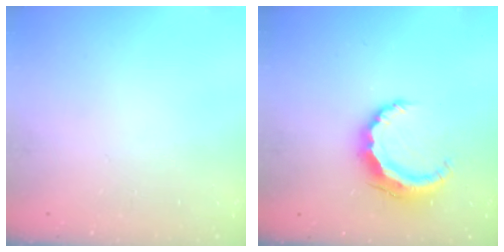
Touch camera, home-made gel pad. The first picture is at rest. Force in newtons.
{"total": 8.5, "press": 8.4, "slide": 0.8}